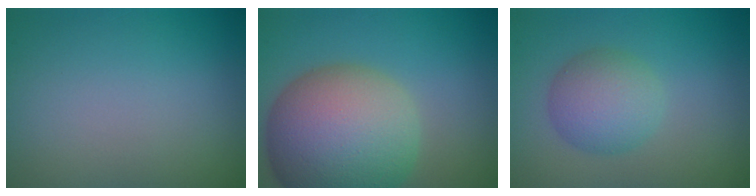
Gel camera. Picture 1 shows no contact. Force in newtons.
{"total": 13.0, "press": 12.9, "slide": 0.7}
{"total": 3.9, "press": 3.9, "slide": 0.1}